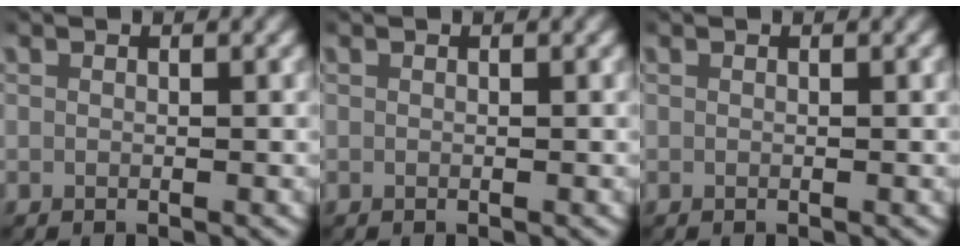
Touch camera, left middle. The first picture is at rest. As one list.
[{"total": 0.0}, {"total": 0.0}]